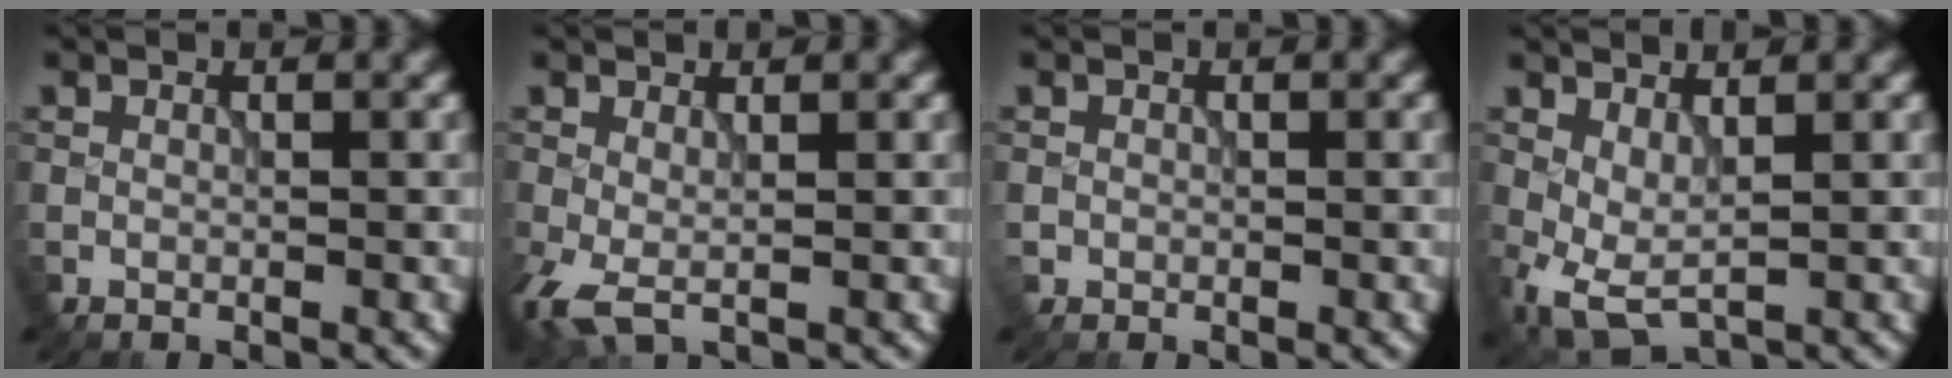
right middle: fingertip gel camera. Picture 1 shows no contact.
{"total": 2.9, "force": [-0.5, 1.2, 2.6], "torque": [-0.071, -0.004, -0.013]}
{"total": 0.6, "force": [-0.1, 0.6, 0.1], "torque": [-0.002, -0.004, -0.002]}
{"total": 3.7, "force": [0.1, 1.7, 3.3], "torque": [-0.080, -0.006, 0.002]}